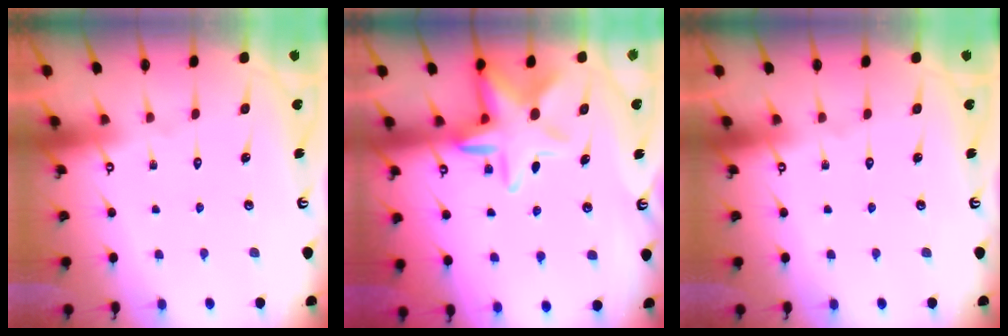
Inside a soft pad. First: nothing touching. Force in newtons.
{"total": 10.7, "press": 10.5, "slide": 1.8}
{"total": 0.0}